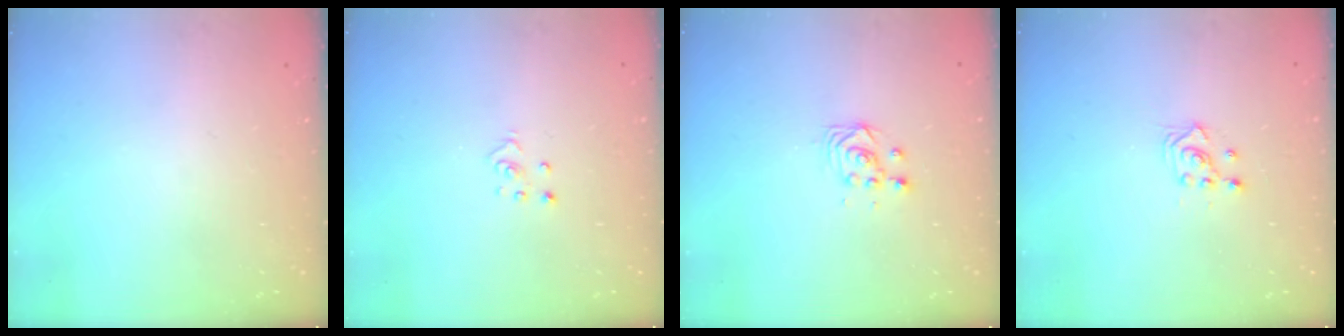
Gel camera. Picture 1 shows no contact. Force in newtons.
{"total": 2.8, "press": 2.8, "slide": 0.3}
{"total": 3.4, "press": 3.4, "slide": 0.2}
{"total": 2.9, "press": 2.9, "slide": 0.2}